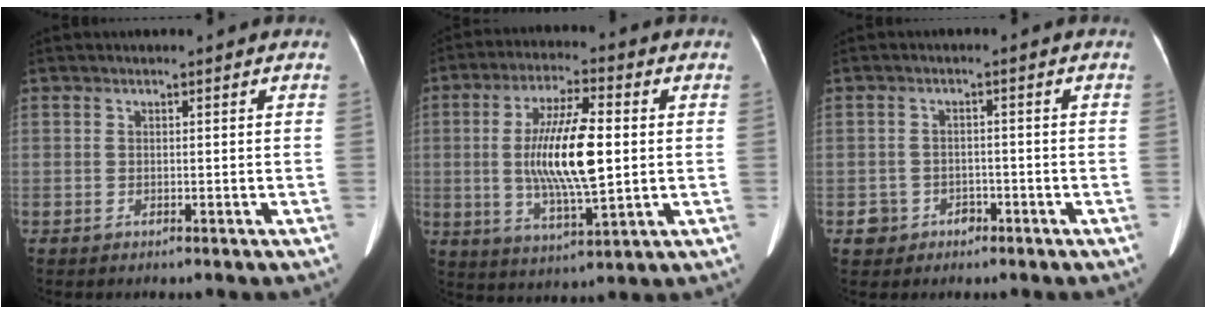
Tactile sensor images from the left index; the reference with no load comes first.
{"total": 13.0, "force": [0.2, 2.7, 12.7], "torque": [-0.241, -0.007, 0.005]}
{"total": 3.2, "force": [-1.8, 2.6, 0.2], "torque": [0.004, 0.004, -0.024]}